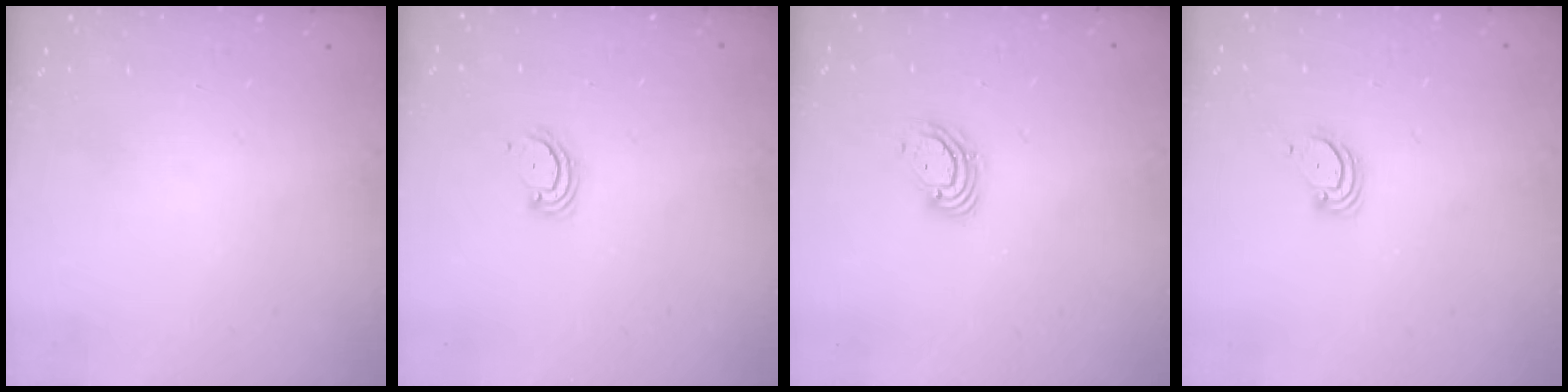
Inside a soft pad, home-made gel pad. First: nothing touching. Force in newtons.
{"total": 3.3, "press": 3.3, "slide": 0.3}
{"total": 5.4, "press": 5.4, "slide": 0.7}
{"total": 3.4, "press": 3.3, "slide": 0.3}